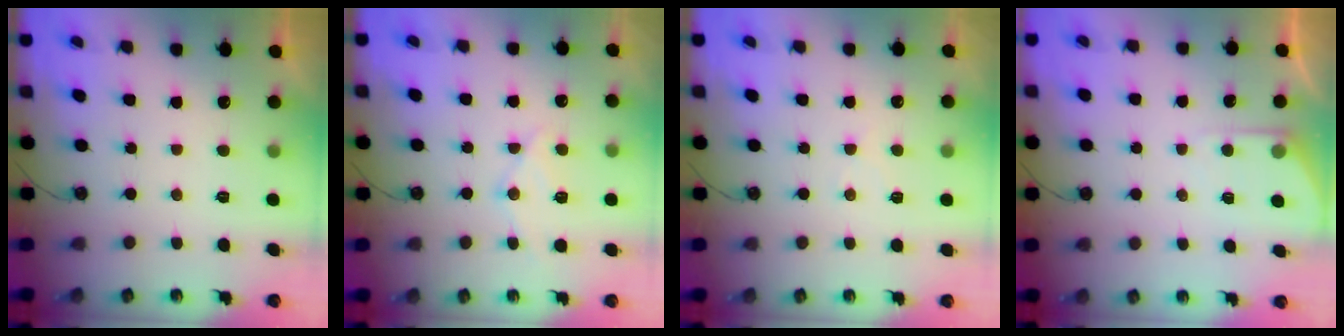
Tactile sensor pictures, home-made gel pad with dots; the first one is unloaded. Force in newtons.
{"total": 9.9, "press": 9.9, "slide": 0.4}
{"total": 4.6, "press": 4.5, "slide": 0.5}
{"total": 4.6, "press": 4.6, "slide": 0.5}